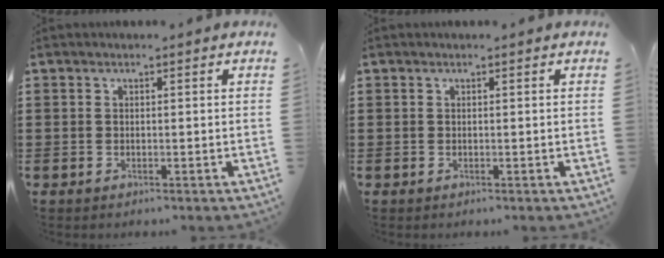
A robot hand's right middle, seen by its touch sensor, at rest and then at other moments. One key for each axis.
{"total": 0.0}